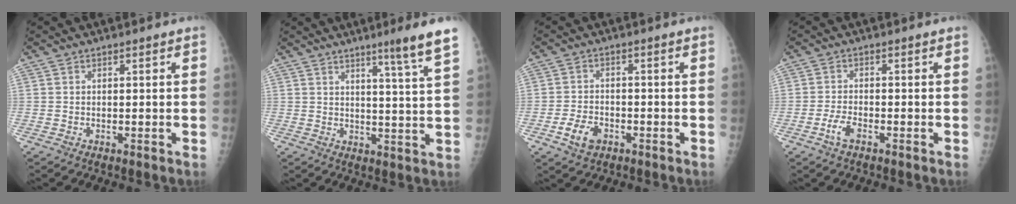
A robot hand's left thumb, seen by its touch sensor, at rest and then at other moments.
{"total": 8.4, "force": [5.6, -1.0, 6.2], "torque": [-0.088, -0.039, 0.076]}
{"total": 4.9, "force": [-2.3, 3.3, 2.8], "torque": [-0.048, 0.012, -0.039]}
{"total": 3.0, "force": [-1.7, 1.2, 2.1], "torque": [-0.048, 0.009, -0.034]}